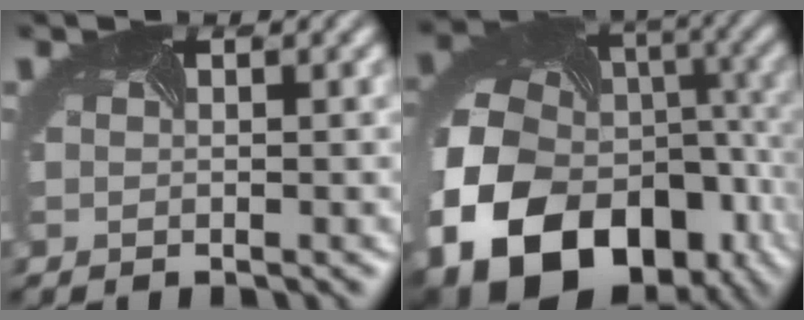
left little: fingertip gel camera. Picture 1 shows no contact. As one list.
[{"total": 20.5, "force": [-7.9, 15.8, 10.5], "torque": [-0.227, -0.058, -0.126]}]